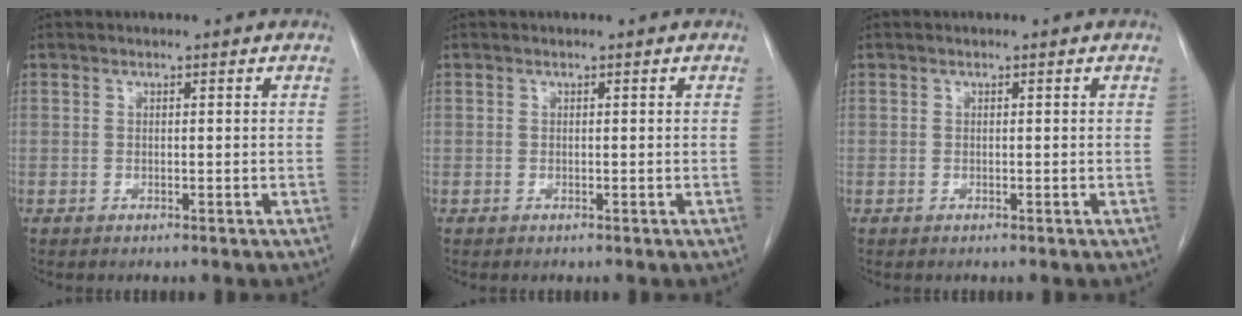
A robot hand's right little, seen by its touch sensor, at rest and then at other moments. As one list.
[{"total": 0.0}, {"total": 0.0}]